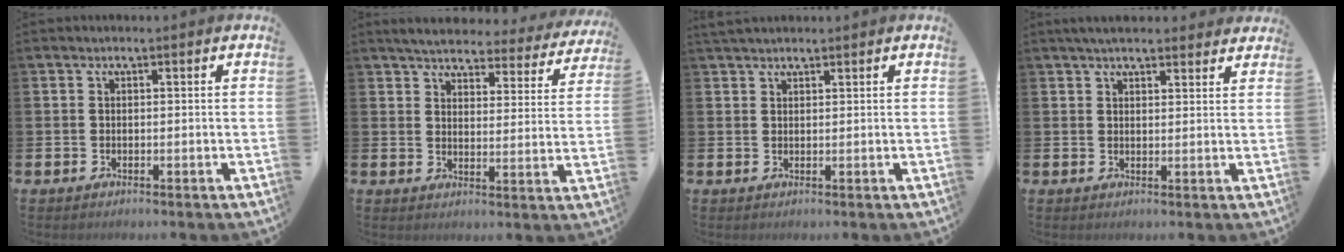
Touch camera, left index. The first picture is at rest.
{"total": 4.5, "force": [4.3, 0.8, 0.9], "torque": [-0.038, -0.031, 0.071]}
{"total": 1.9, "force": [1.8, 0.5, 0.5], "torque": [-0.004, -0.002, 0.031]}
{"total": 3.6, "force": [3.3, 0.8, 1.1], "torque": [-0.028, -0.007, 0.061]}